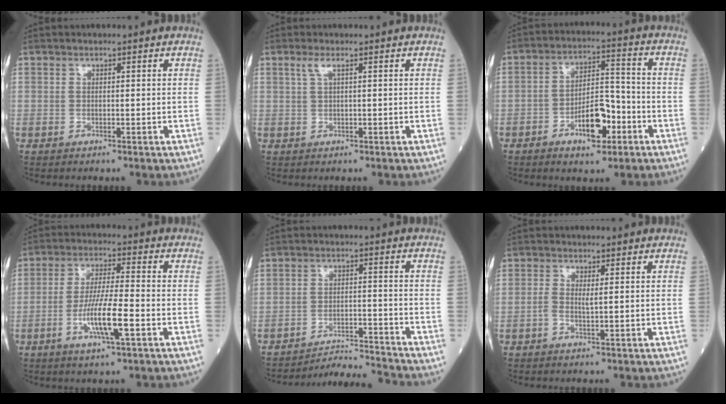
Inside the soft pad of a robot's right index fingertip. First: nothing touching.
{"total": 1.6, "force": [0.8, 0.0, 1.4], "torque": [-0.039, 0.007, 0.017]}
{"total": 8.7, "force": [-4.0, 3.3, 7.1], "torque": [-0.122, 0.014, -0.065]}
{"total": 8.9, "force": [-3.1, 0.7, 8.3], "torque": [-0.159, -0.007, -0.059]}
{"total": 7.6, "force": [-7.1, -2.5, -0.9], "torque": [0.008, 0.004, -0.122]}
{"total": 1.8, "force": [0.0, 0.4, 1.7], "torque": [-0.041, 0.001, -0.001]}